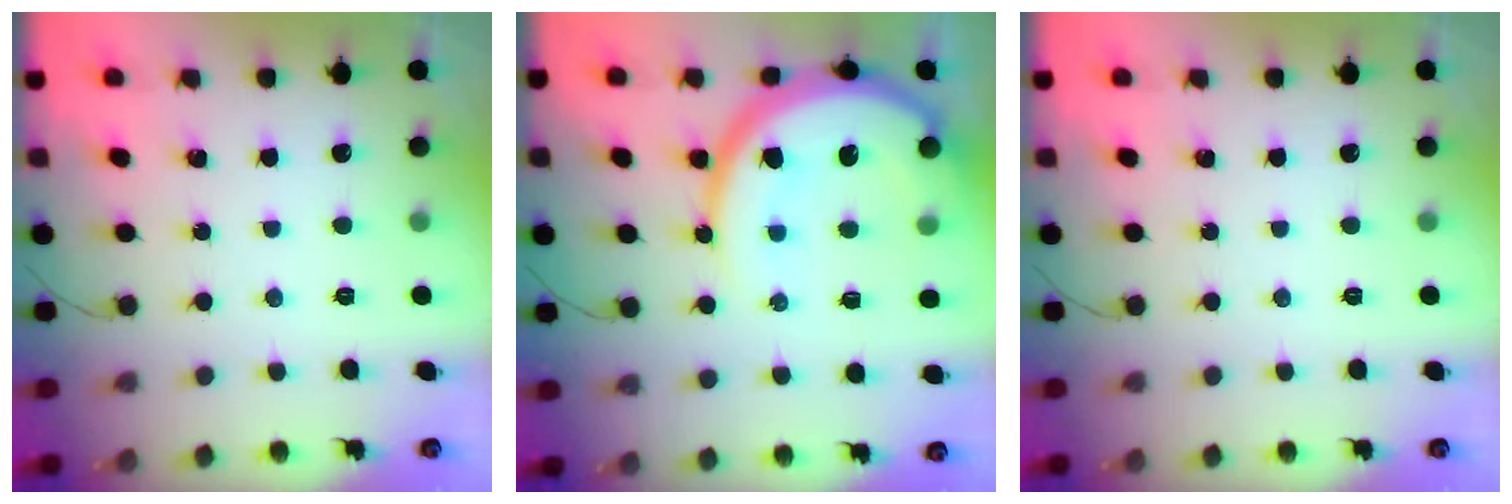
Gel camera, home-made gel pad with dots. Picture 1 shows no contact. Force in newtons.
{"total": 18.2, "press": 18.0, "slide": 2.1}
{"total": 0.0}